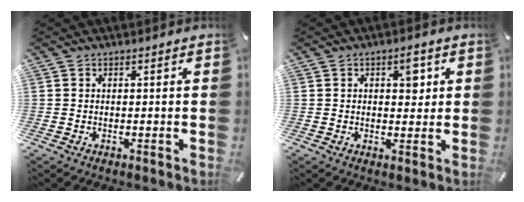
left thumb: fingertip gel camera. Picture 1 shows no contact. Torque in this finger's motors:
{"motor_torque": [-0.07, -0.04, 0.08, -0.03, 0.03]}